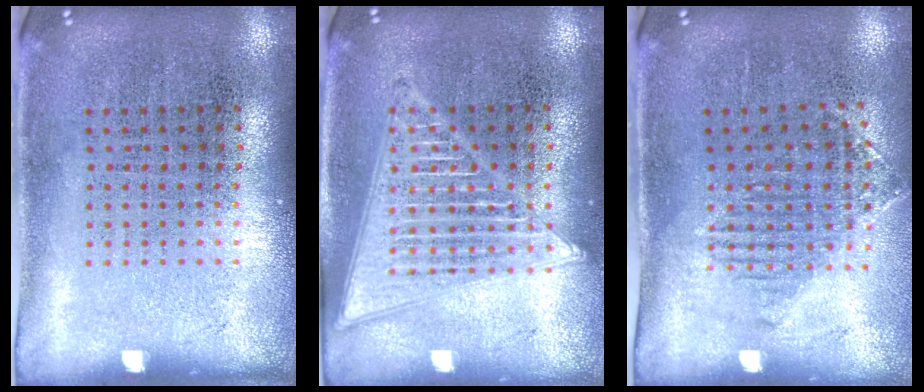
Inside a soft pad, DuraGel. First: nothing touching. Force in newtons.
{"total": 2.9, "press": 2.9, "slide": 0.3}
{"total": 1.2, "press": 1.1, "slide": 0.5}